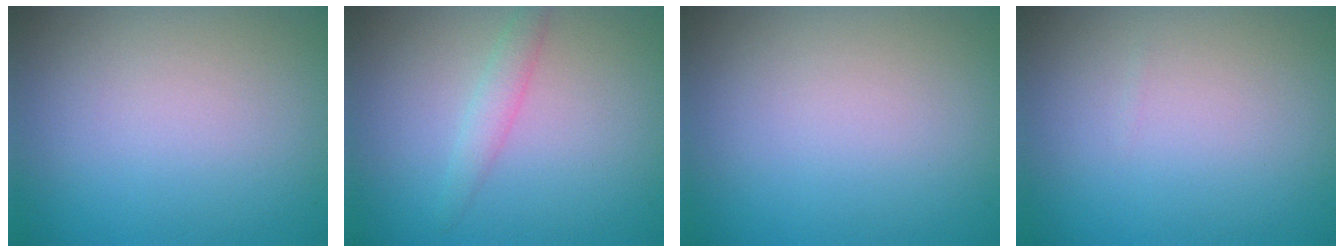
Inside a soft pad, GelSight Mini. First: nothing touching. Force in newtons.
{"total": 1.7, "press": 1.7, "slide": 0.1}
{"total": 0.0}
{"total": 0.0}